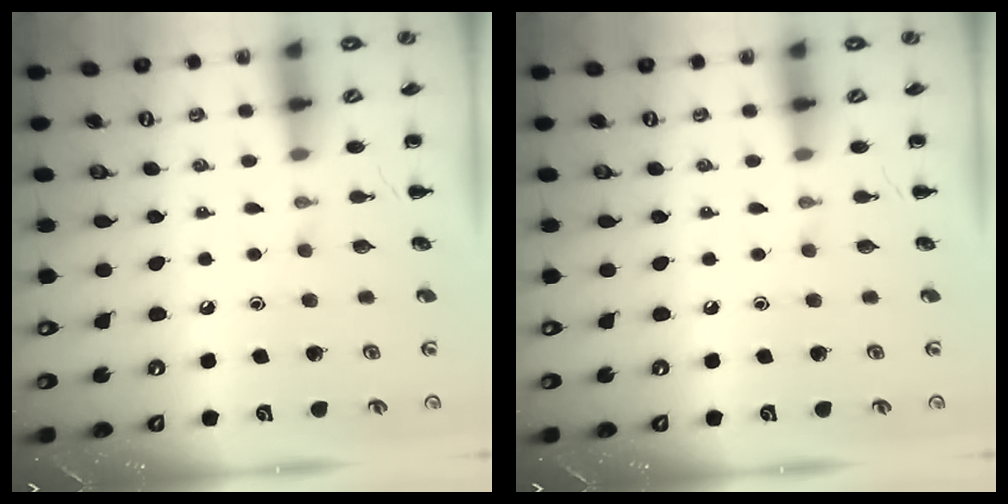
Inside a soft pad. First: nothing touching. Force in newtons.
{"total": 0.0}